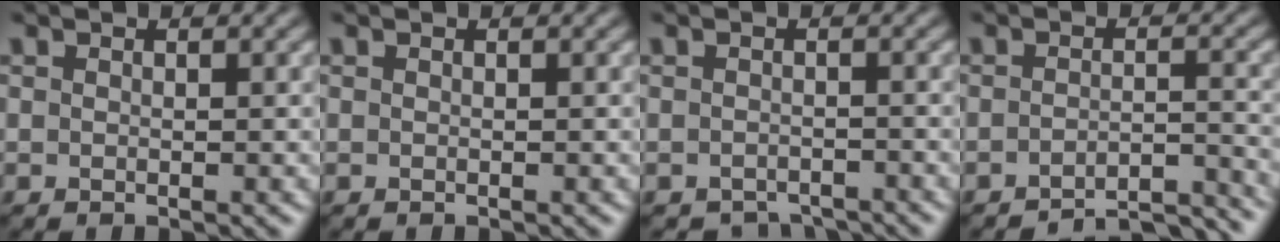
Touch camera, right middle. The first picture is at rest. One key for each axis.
{"total": 0.0}
{"total": 2.3, "fx": -2.2, "fy": 0.7, "fz": 0.2, "tx": 0.006, "ty": -0.004, "tz": -0.035}
{"total": 5.6, "fx": -5.2, "fy": 0.9, "fz": 1.9, "tx": -0.018, "ty": 0.004, "tz": -0.070}